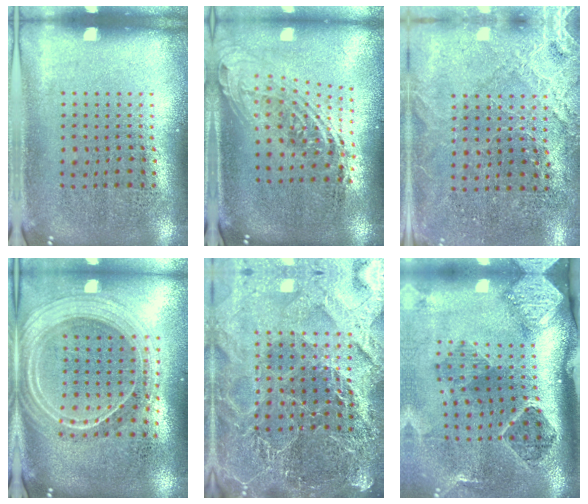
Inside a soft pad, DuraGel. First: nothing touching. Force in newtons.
{"total": 2.1, "press": 1.5, "slide": 1.4}
{"total": 2.8, "press": 2.8, "slide": 0.2}
{"total": 2.4, "press": 2.1, "slide": 1.2}
{"total": 5.8, "press": 5.0, "slide": 2.8}
{"total": 2.8, "press": 1.9, "slide": 2.2}